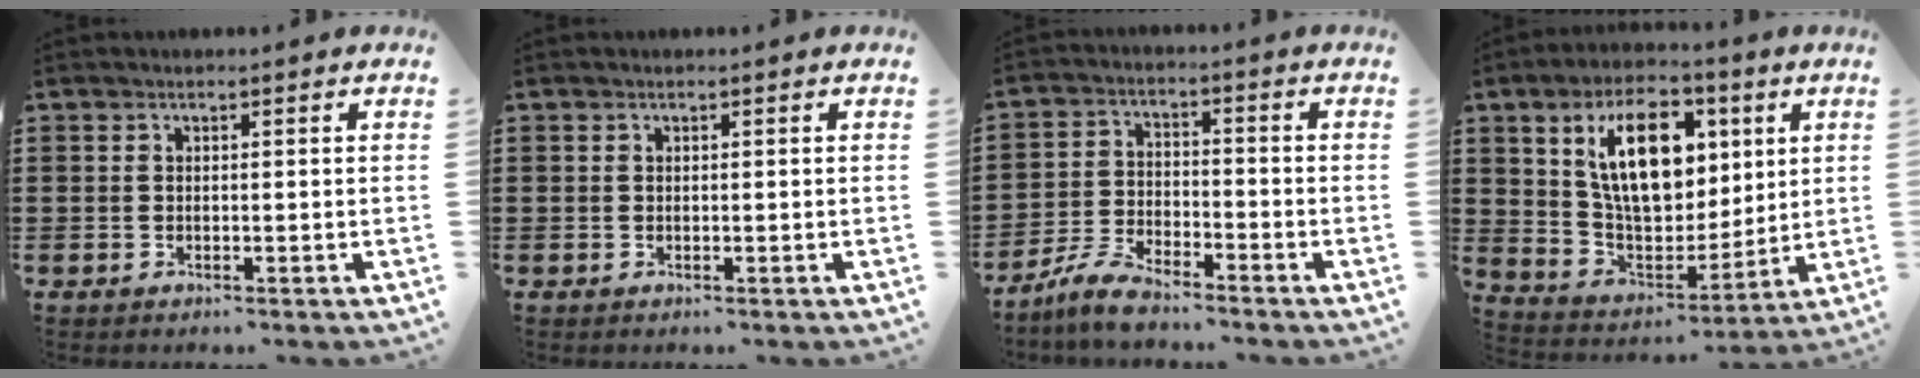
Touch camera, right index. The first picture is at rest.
{"total": 0.0}
{"total": 5.6, "force": [-5.1, 0.9, 2.2], "torque": [-0.056, 0.001, -0.101]}
{"total": 14.5, "force": [5.0, 8.2, 10.9], "torque": [-0.218, 0.013, 0.088]}